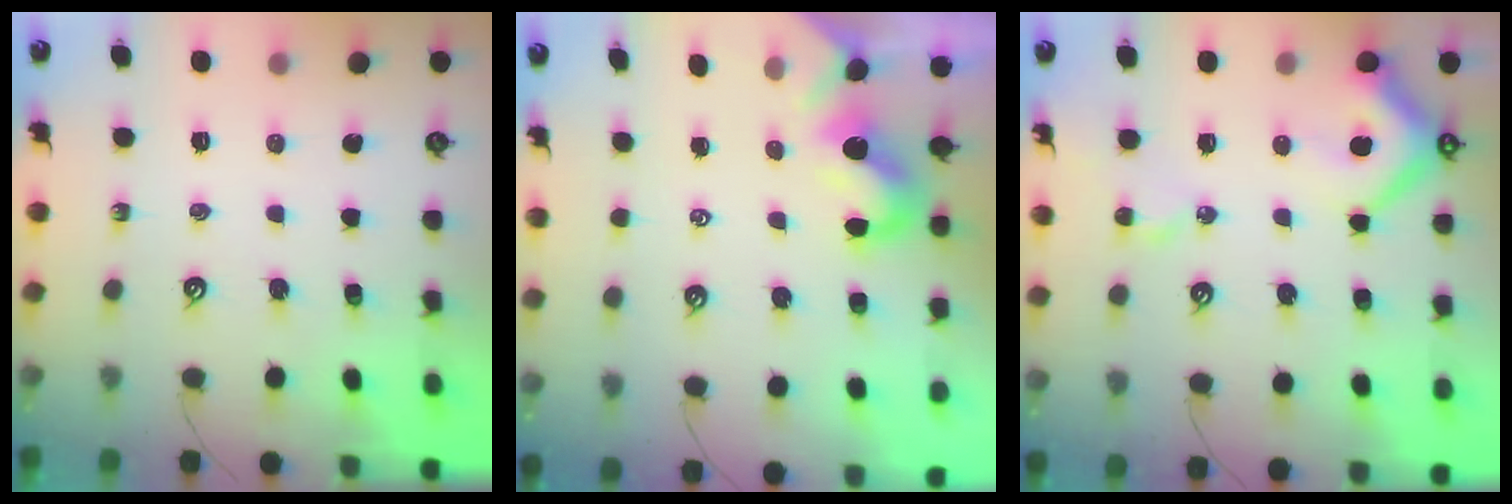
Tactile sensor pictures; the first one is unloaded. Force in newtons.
{"total": 1.4, "press": 1.2, "slide": 0.7}
{"total": 9.8, "press": 9.7, "slide": 1.4}